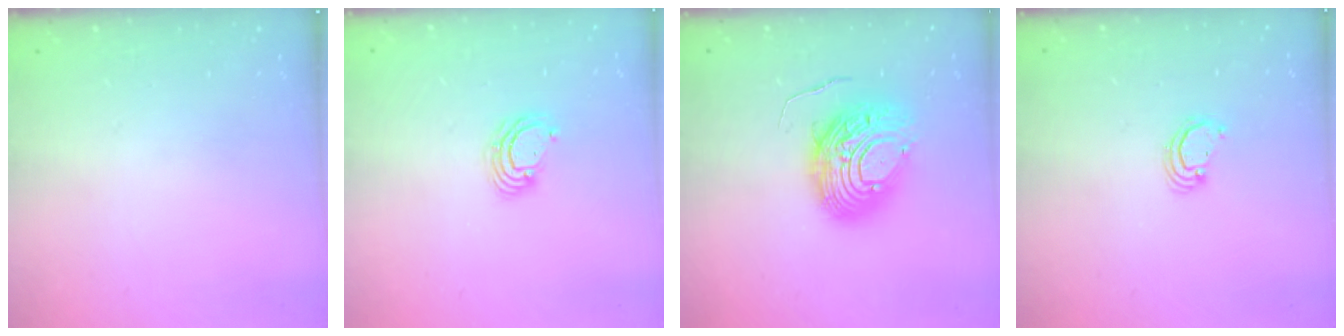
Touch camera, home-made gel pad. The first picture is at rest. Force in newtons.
{"total": 4.0, "press": 3.9, "slide": 0.3}
{"total": 11.8, "press": 11.8, "slide": 1.3}
{"total": 2.3, "press": 2.3, "slide": 0.3}